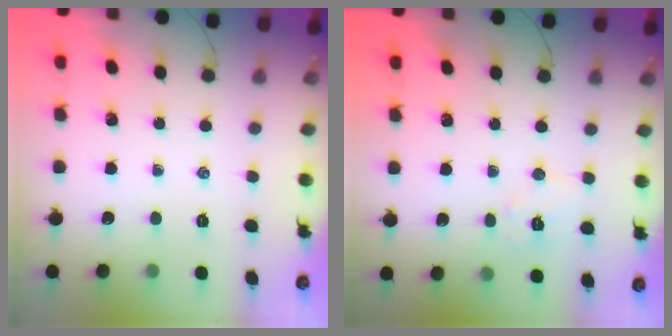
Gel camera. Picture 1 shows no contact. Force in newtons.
{"total": 6.1, "press": 6.1, "slide": 0.8}